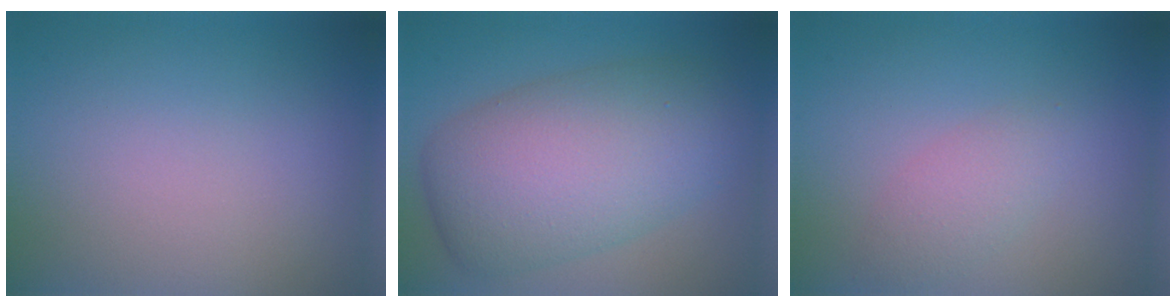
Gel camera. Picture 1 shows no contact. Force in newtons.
{"total": 9.6, "press": 9.6, "slide": 0.4}
{"total": 2.0, "press": 2.0, "slide": 0.1}